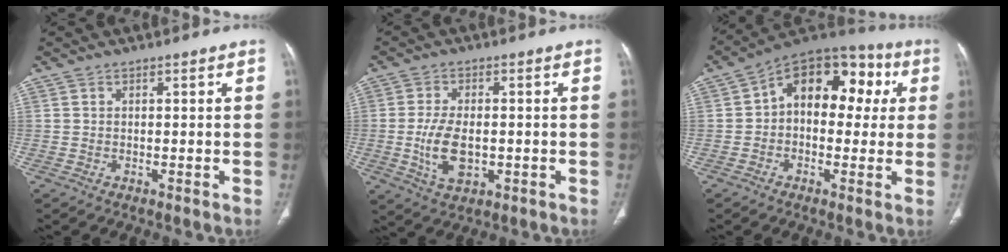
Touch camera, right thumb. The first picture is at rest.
{"total": 8.2, "force": [-1.3, 4.5, 6.7], "torque": [-0.127, -0.004, -0.016]}
{"total": 16.4, "force": [2.8, 10.7, 12.1], "torque": [-0.115, 0.044, 0.029]}